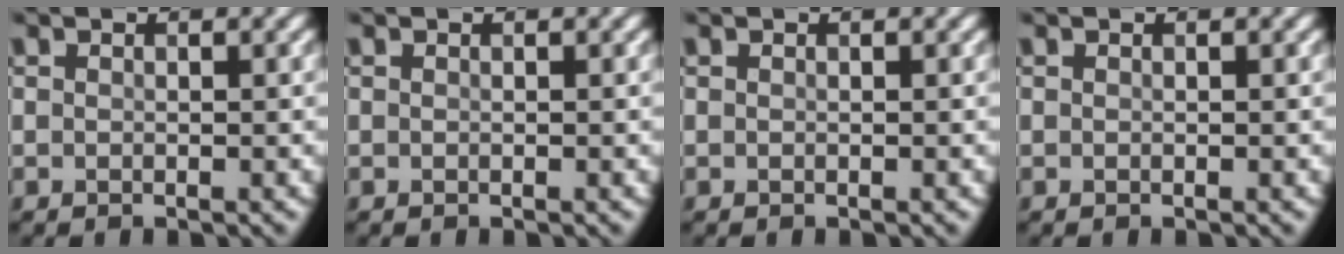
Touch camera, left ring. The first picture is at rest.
{"total": 0.0}
{"total": 0.0}
{"total": 0.0}